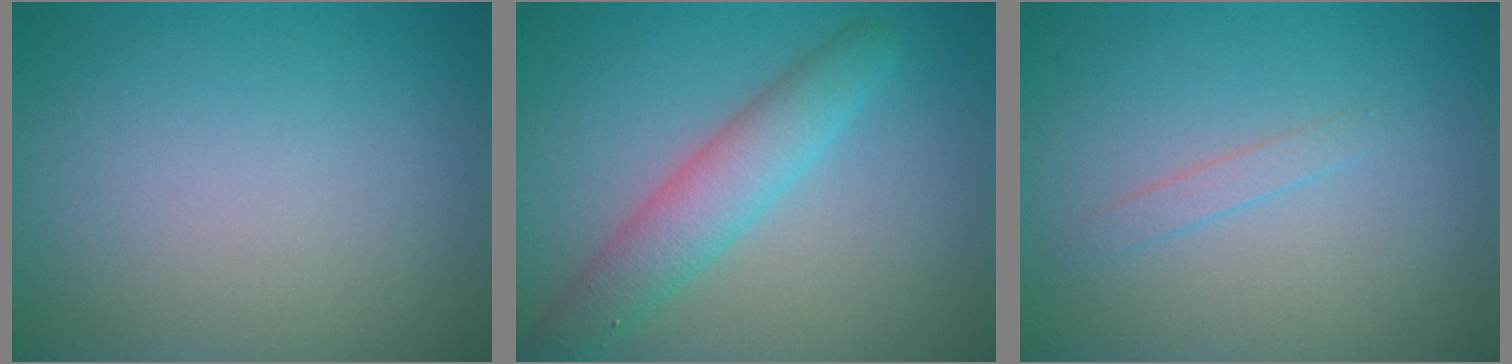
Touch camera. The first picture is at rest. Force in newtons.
{"total": 4.5, "press": 4.5, "slide": 0.1}
{"total": 1.0, "press": 1.0, "slide": 0.1}